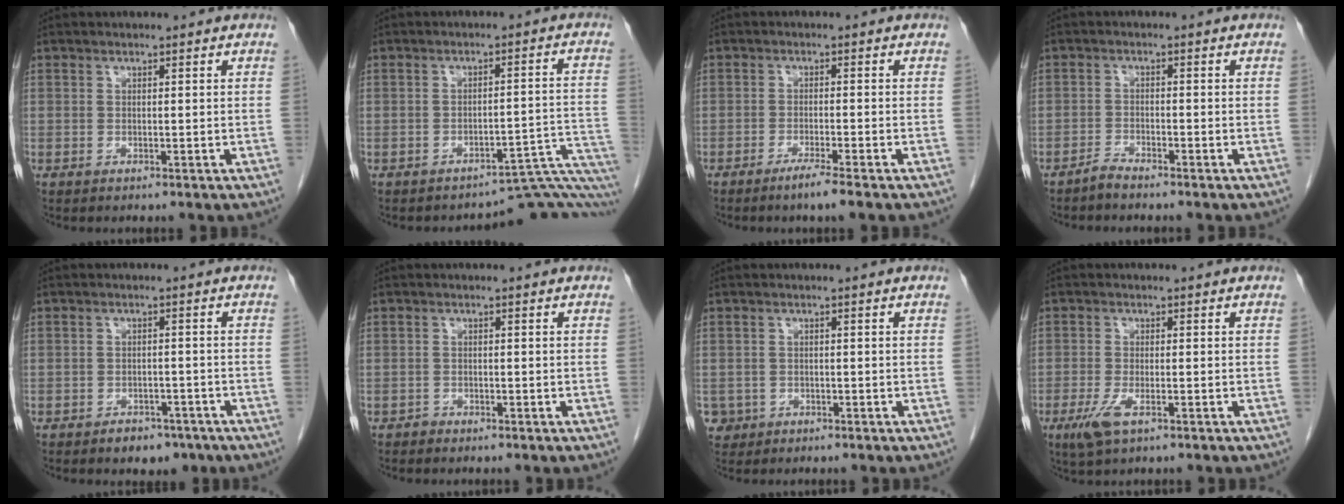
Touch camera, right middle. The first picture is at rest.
{"total": 10.4, "force": [-10.3, 0.7, 1.5], "torque": [0.011, 0.042, -0.116]}
{"total": 3.2, "force": [-2.3, -0.5, 2.2], "torque": [-0.042, -0.008, -0.043]}
{"total": 1.8, "force": [-1.8, 0.0, 0.4], "torque": [-0.007, -0.003, -0.035]}
{"total": 4.1, "force": [-3.0, 2.4, 1.5], "torque": [-0.019, 0.005, -0.035]}
{"total": 0.7, "force": [-0.6, 0.3, -0.1], "torque": [-0.003, 0.001, -0.014]}
{"total": 2.6, "force": [-1.1, 2.4, 0.0], "torque": [0.000, 0.008, -0.019]}
{"total": 4.0, "force": [-2.0, 1.2, 3.2], "torque": [-0.075, -0.008, -0.034]}